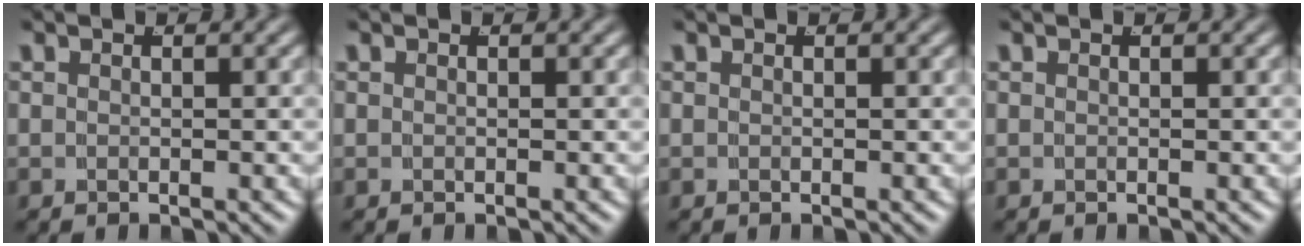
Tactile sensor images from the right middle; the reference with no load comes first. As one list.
[{"total": 0.0}, {"total": 0.0}, {"total": 0.0}]